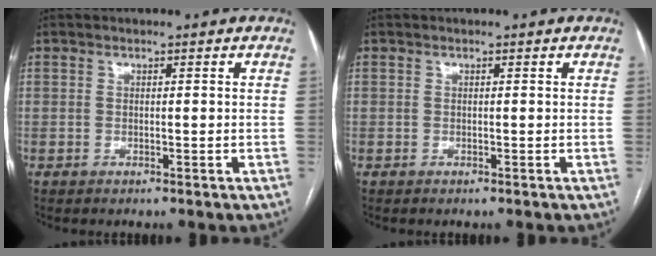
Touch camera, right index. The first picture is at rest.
{"total": 0.0}